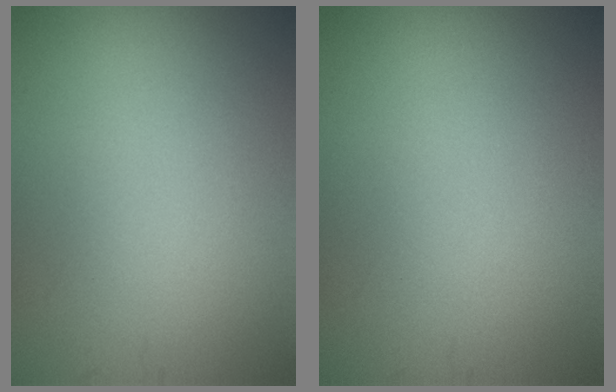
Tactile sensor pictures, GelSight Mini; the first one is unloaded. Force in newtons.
{"total": 0.0}